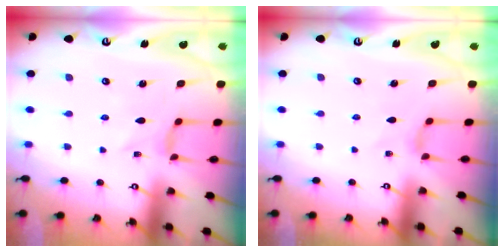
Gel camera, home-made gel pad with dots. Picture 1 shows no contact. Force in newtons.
{"total": 0.8, "press": 0.7, "slide": 0.4}